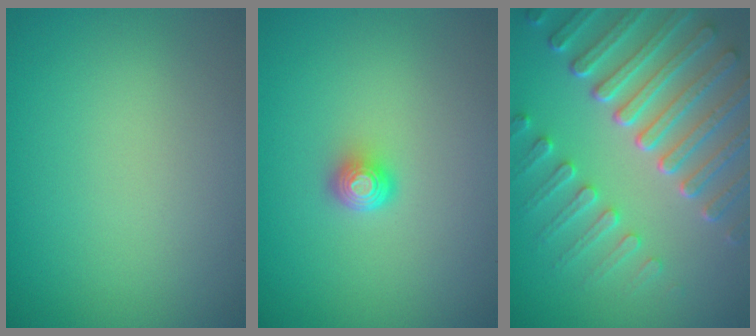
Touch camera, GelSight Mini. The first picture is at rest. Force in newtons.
{"total": 1.6, "press": 1.2, "slide": 1.1}
{"total": 8.1, "press": 6.1, "slide": 5.3}